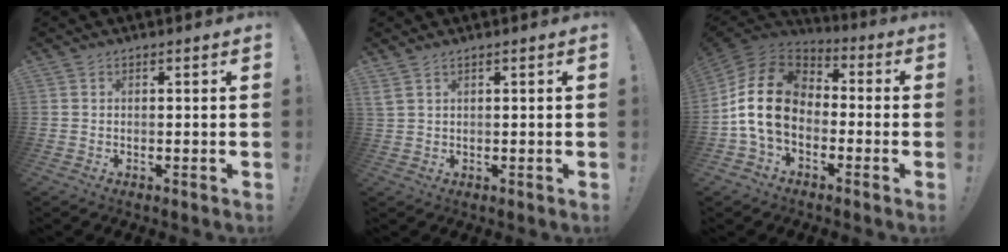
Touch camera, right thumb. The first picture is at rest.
{"total": 2.3, "force": [1.5, 0.5, 1.6], "torque": [-0.032, 0.000, 0.029]}
{"total": 17.9, "force": [-0.8, 12.4, 12.9], "torque": [-0.245, 0.024, -0.006]}